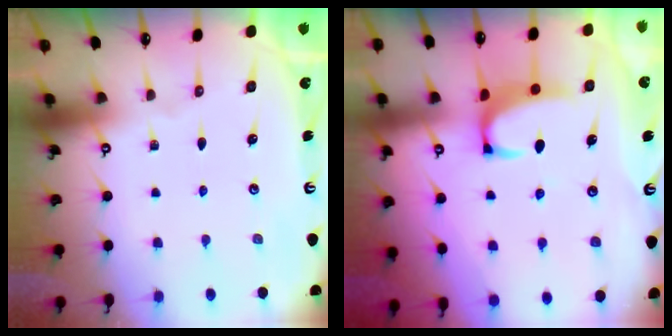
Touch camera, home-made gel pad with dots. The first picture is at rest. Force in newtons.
{"total": 2.4, "press": 2.3, "slide": 0.7}